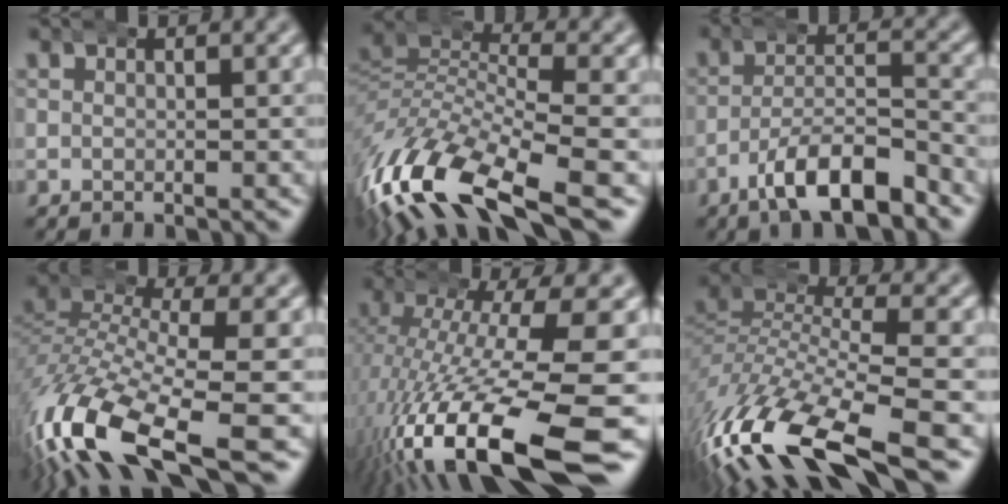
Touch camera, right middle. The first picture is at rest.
{"total": 11.2, "force": [-4.4, 5.9, 8.4], "torque": [-0.197, -0.047, -0.049]}
{"total": 5.9, "force": [-4.3, 1.9, 3.6], "torque": [-0.046, 0.004, -0.079]}
{"total": 10.2, "force": [-4.6, 4.9, 7.7], "torque": [-0.185, -0.042, -0.057]}
{"total": 14.2, "force": [-5.3, 5.0, 12.2], "torque": [-0.232, -0.041, -0.058]}
{"total": 10.5, "force": [-4.4, 4.7, 8.3], "torque": [-0.192, -0.037, -0.054]}